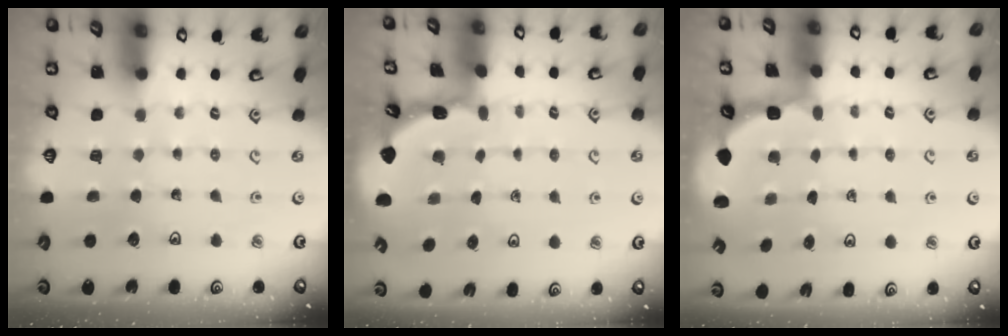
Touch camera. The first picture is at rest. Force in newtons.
{"total": 1.8, "press": 1.8, "slide": 0.2}
{"total": 2.5, "press": 1.9, "slide": 1.6}